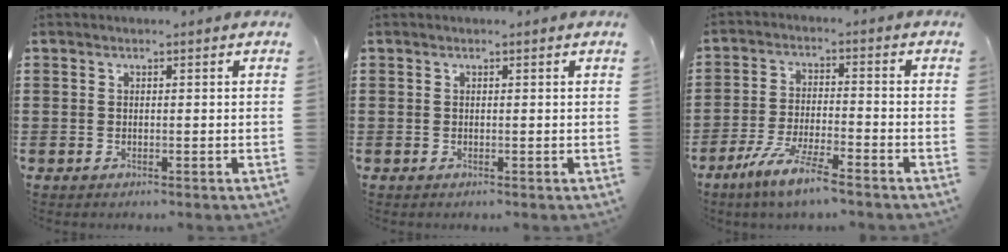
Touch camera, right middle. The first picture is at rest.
{"total": 0.0}
{"total": 6.7, "force": [-5.2, 0.4, 4.1], "torque": [-0.092, -0.010, -0.102]}